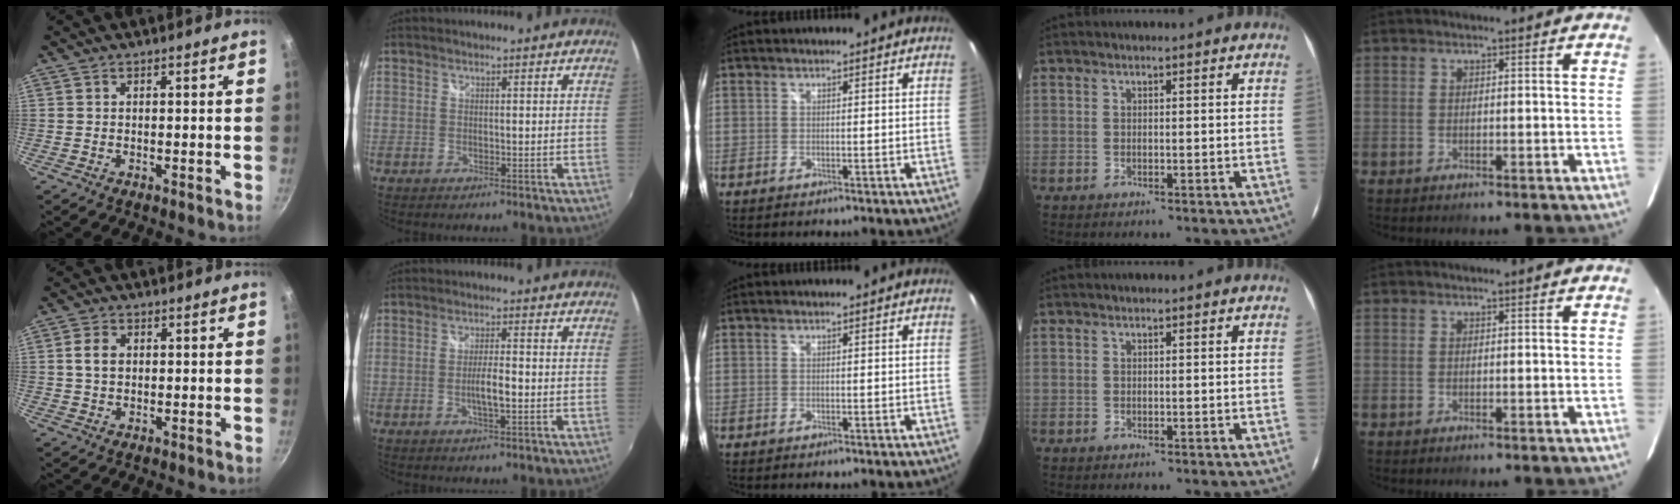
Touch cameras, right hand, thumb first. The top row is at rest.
{"thumb": {"total": 3.6, "force": [0.5, 2.7, 2.4], "torque": [-0.038, 0.007, 0.007]}, "index": {"total": 3.8, "force": [-1.1, 0.5, 3.6], "torque": [-0.067, 0.001, -0.018]}}